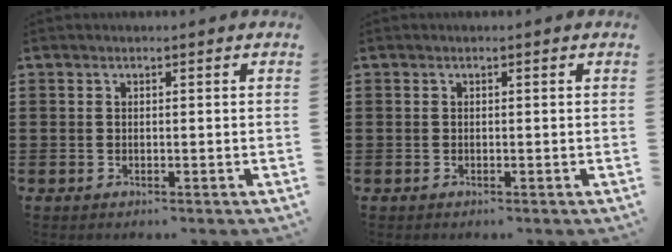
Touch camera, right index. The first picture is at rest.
{"total": 0.0}